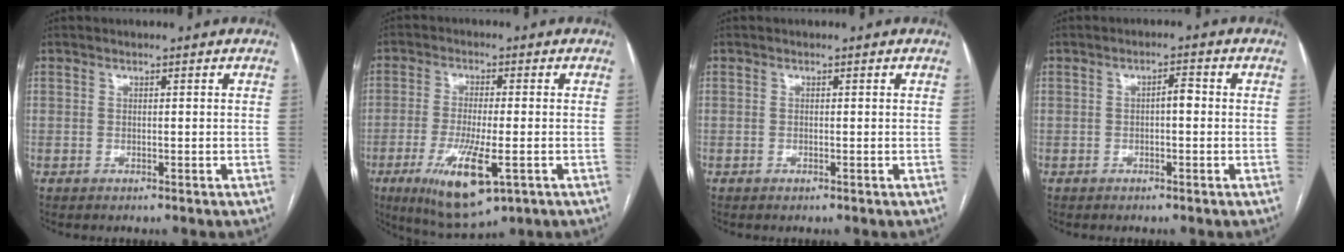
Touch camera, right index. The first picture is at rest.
{"total": 11.4, "force": [-4.4, 2.6, 10.2], "torque": [-0.189, -0.029, -0.068]}
{"total": 0.0}
{"total": 2.2, "force": [-0.1, 0.8, 2.0], "torque": [-0.033, 0.012, -0.002]}